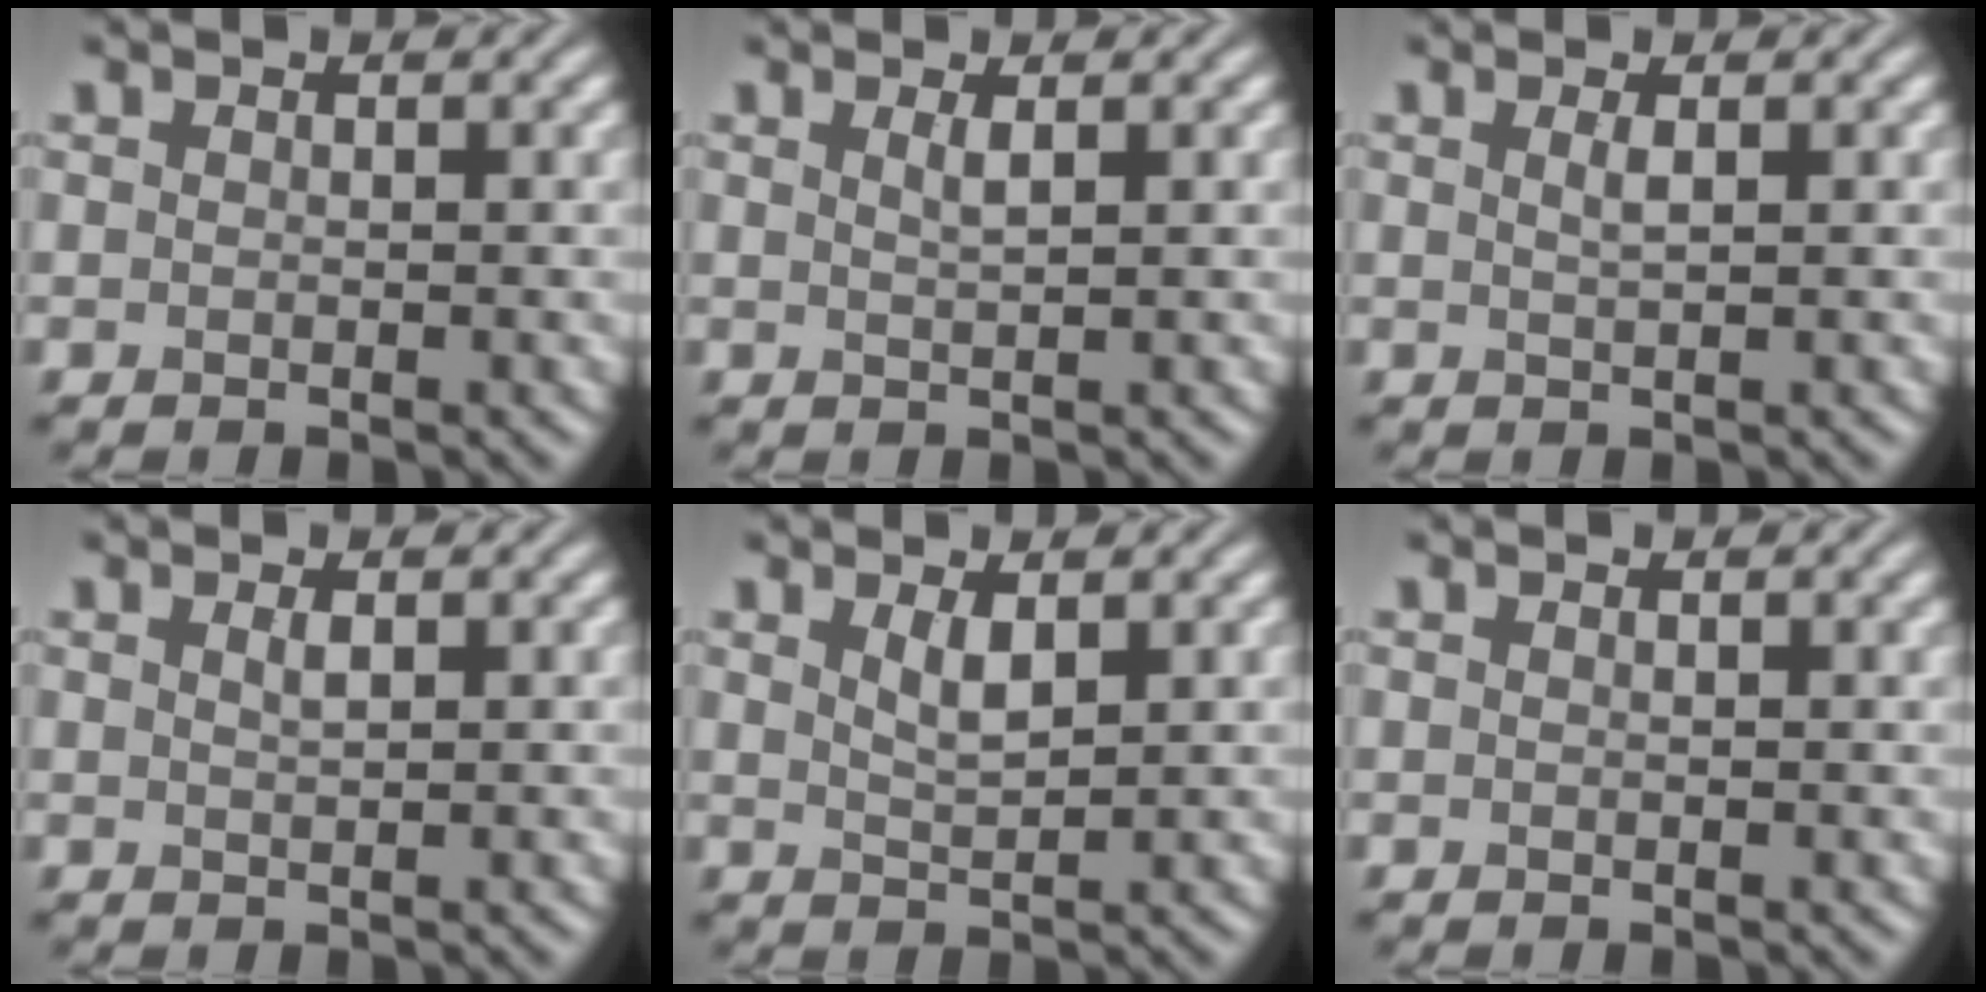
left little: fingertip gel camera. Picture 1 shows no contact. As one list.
[{"total": 1.1, "force": [0.6, 0.3, 1.0], "torque": [-0.012, 0.001, 0.008]}, {"total": 1.1, "force": [0.4, 0.3, 1.0], "torque": [-0.014, 0.003, 0.006]}, {"total": 0.8, "force": [0.4, 0.2, 0.7], "torque": [-0.012, 0.001, 0.008]}, {"total": 1.8, "force": [1.0, 0.4, 1.4], "torque": [-0.029, -0.003, 0.021]}, {"total": 0.7, "force": [0.4, 0.2, 0.6], "torque": [-0.005, 0.005, 0.004]}]